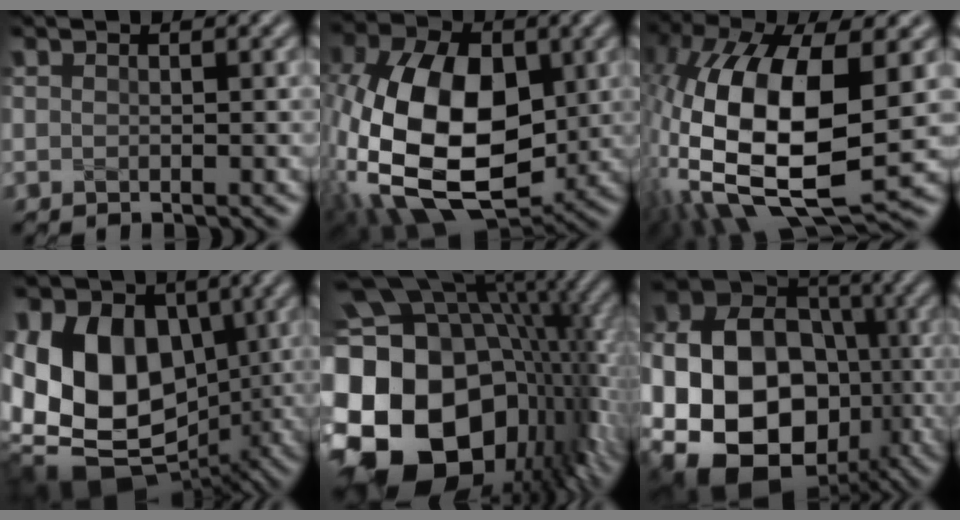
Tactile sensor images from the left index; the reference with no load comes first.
{"total": 14.8, "force": [-0.9, 9.6, 11.2], "torque": [-0.237, -0.005, -0.025]}
{"total": 15.2, "force": [-0.1, 6.8, 13.6], "torque": [-0.291, -0.010, 0.003]}
{"total": 19.1, "force": [-0.1, 14.8, 12.1], "torque": [-0.222, 0.021, -0.021]}
{"total": 19.8, "force": [-1.4, 14.3, 13.6], "torque": [-0.288, -0.014, -0.020]}
{"total": 19.9, "force": [-4.7, 16.0, 10.9], "torque": [-0.199, -0.031, -0.110]}